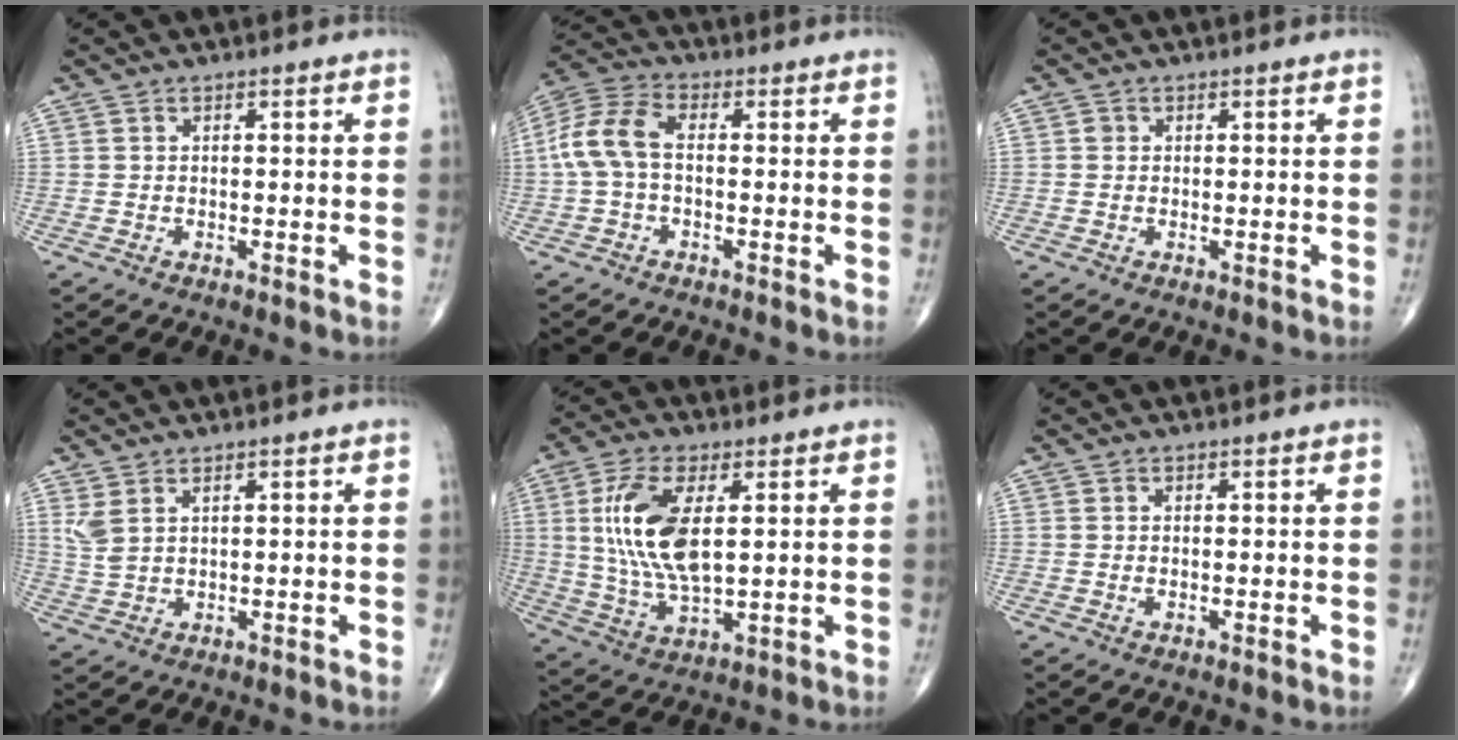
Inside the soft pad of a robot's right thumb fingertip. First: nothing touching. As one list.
[{"total": 8.9, "force": [-0.3, 5.1, 7.3], "torque": [-0.163, 0.029, -0.013]}, {"total": 0.7, "force": [0.1, 0.7, 0.2], "torque": [0.001, 0.001, 0.002]}, {"total": 3.6, "force": [1.9, 1.5, 2.7], "torque": [-0.061, -0.002, 0.050]}, {"total": 14.2, "force": [2.8, 6.1, 12.5], "torque": [-0.260, -0.013, 0.063]}, {"total": 0.6, "force": [0.0, 0.3, 0.5], "torque": [-0.012, 0.001, 0.002]}]